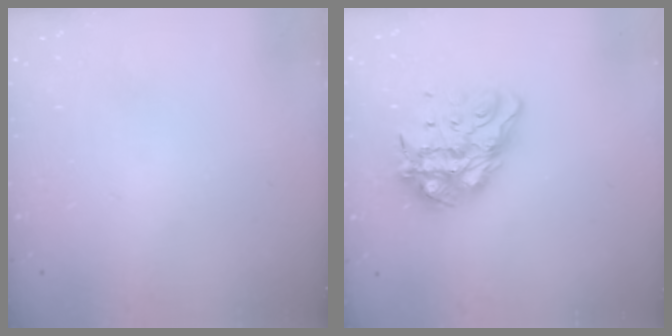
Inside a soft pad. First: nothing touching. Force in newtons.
{"total": 12.9, "press": 12.8, "slide": 1.8}